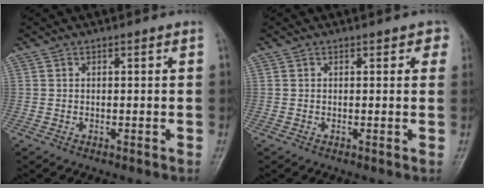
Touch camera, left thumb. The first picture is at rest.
{"total": 2.1, "force": [1.1, 1.3, 1.2], "torque": [0.011, 0.000, 0.007]}